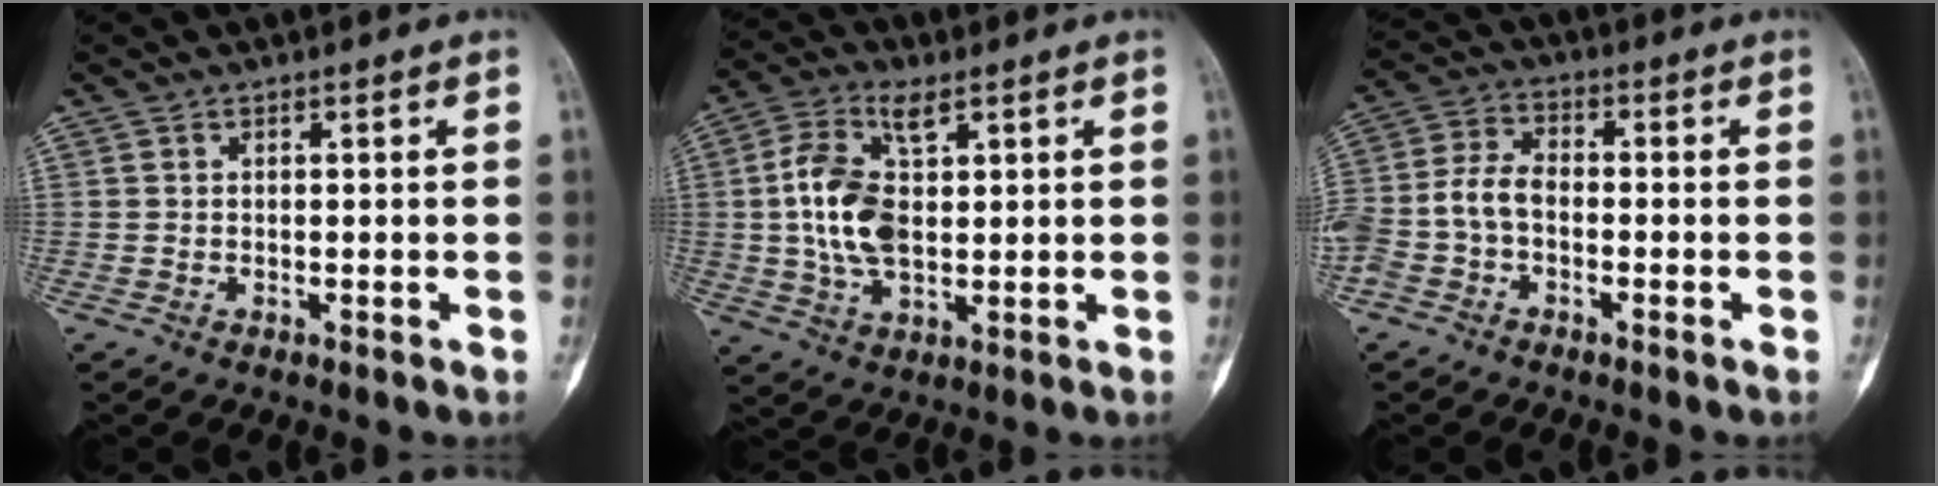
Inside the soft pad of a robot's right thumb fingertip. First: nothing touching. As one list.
[{"total": 12.1, "force": [2.5, 6.5, 9.9], "torque": [-0.202, 0.008, 0.048]}, {"total": 8.4, "force": [-2.2, 5.6, 5.8], "torque": [-0.125, 0.028, -0.050]}]